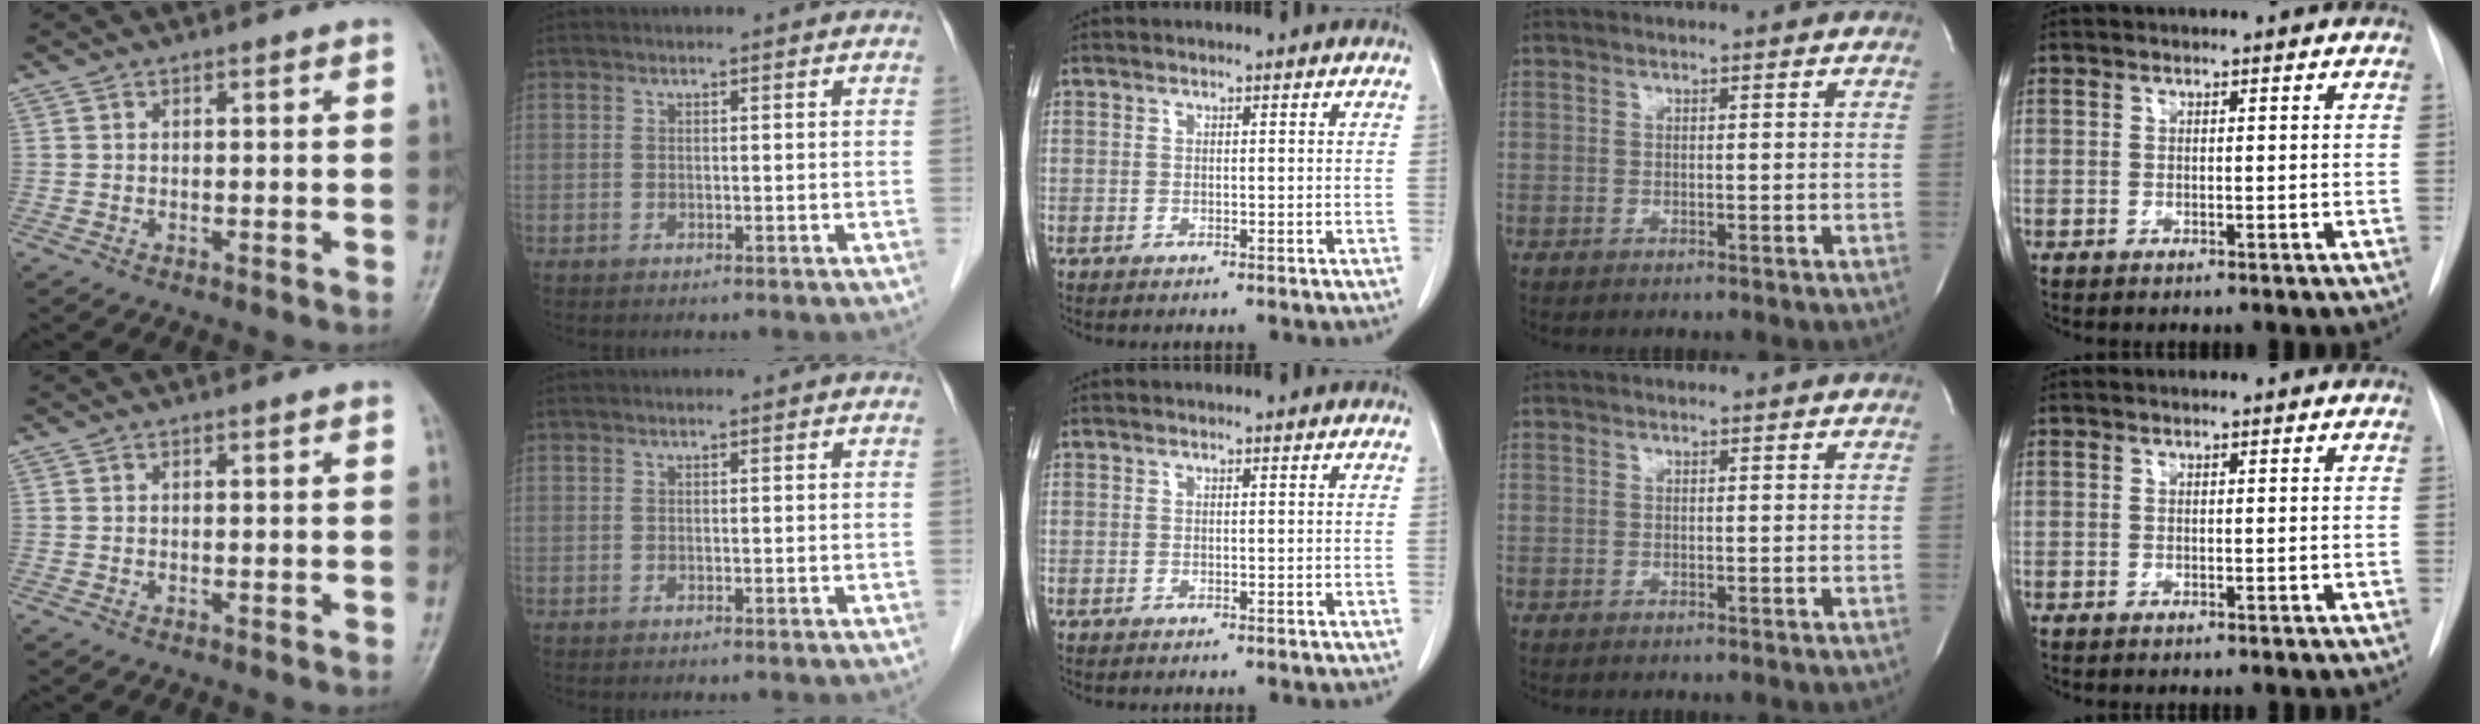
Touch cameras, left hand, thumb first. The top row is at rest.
{}